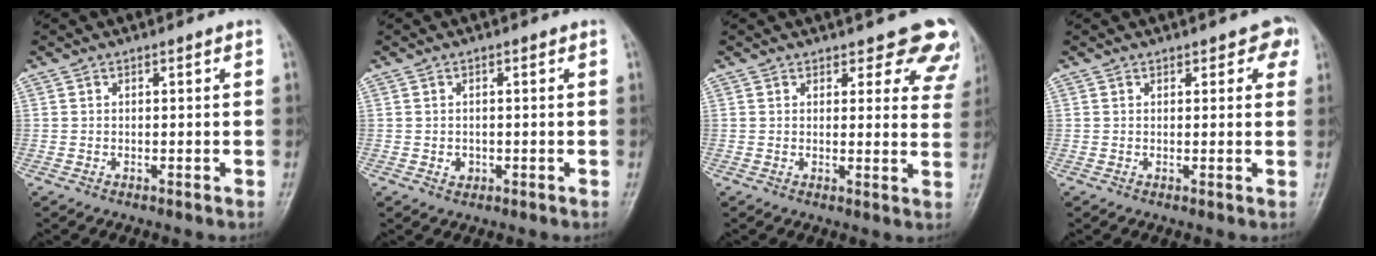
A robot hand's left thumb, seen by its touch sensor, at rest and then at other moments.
{"total": 1.6, "force": [-0.3, 1.4, 0.7], "torque": [-0.004, 0.002, -0.001]}
{"total": 9.4, "force": [8.0, 4.0, 3.0], "torque": [0.023, -0.041, 0.063]}
{"total": 3.3, "force": [1.8, 1.8, 2.1], "torque": [0.003, -0.003, 0.015]}